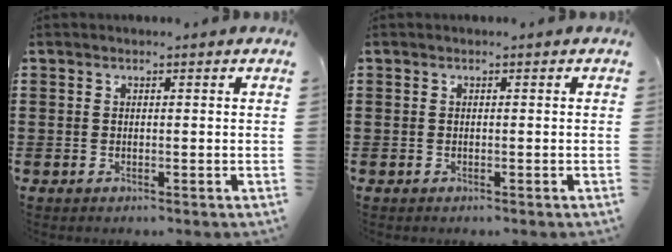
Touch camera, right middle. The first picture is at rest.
{"total": 0.0}